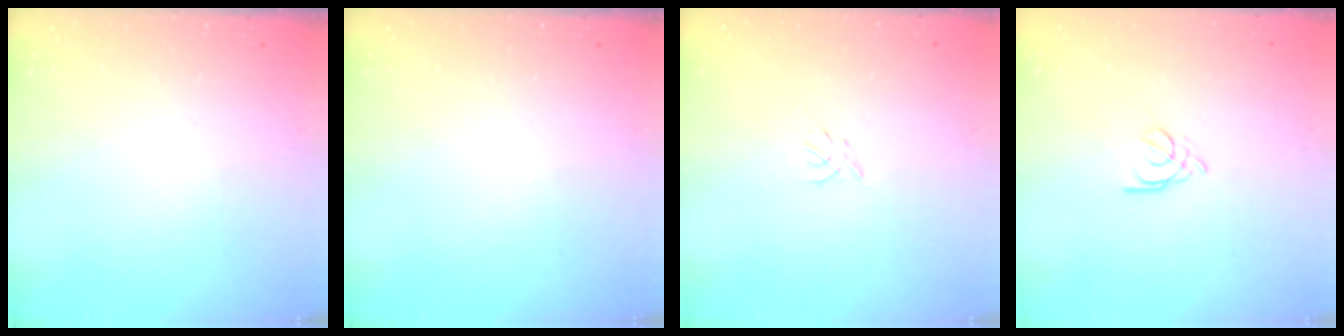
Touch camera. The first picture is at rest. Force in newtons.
{"total": 0.0}
{"total": 0.0}
{"total": 2.2, "press": 2.2, "slide": 0.5}